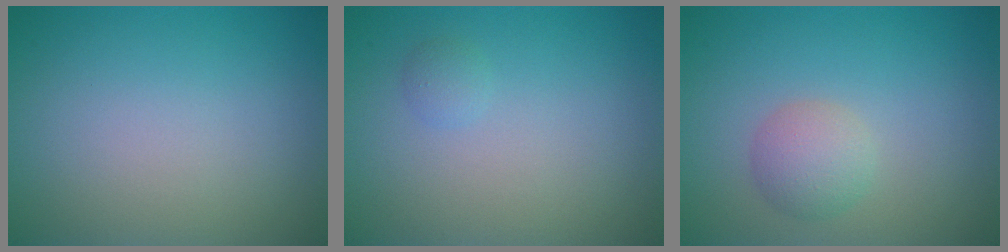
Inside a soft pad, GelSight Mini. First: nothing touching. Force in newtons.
{"total": 0.7, "press": 0.7, "slide": 0.1}
{"total": 2.3, "press": 2.3, "slide": 0.0}